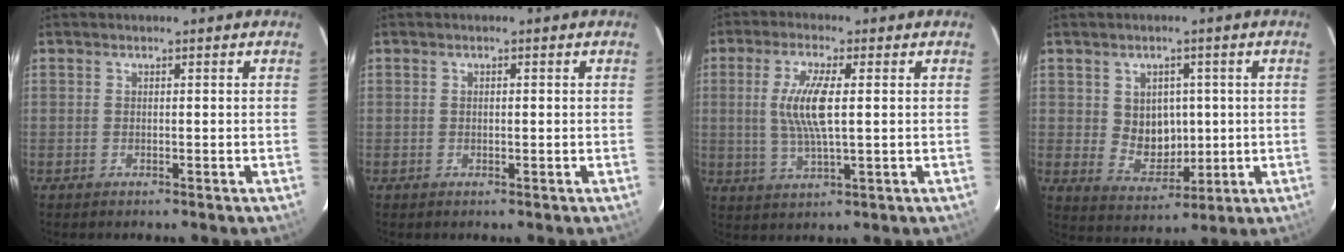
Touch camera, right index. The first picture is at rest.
{"total": 0.6, "force": [0.0, 0.3, 0.5], "torque": [-0.010, 0.003, 0.001]}
{"total": 8.4, "force": [0.9, 1.6, 8.2], "torque": [-0.161, -0.002, 0.019]}
{"total": 7.4, "force": [0.7, 6.4, 3.7], "torque": [-0.068, 0.002, 0.030]}